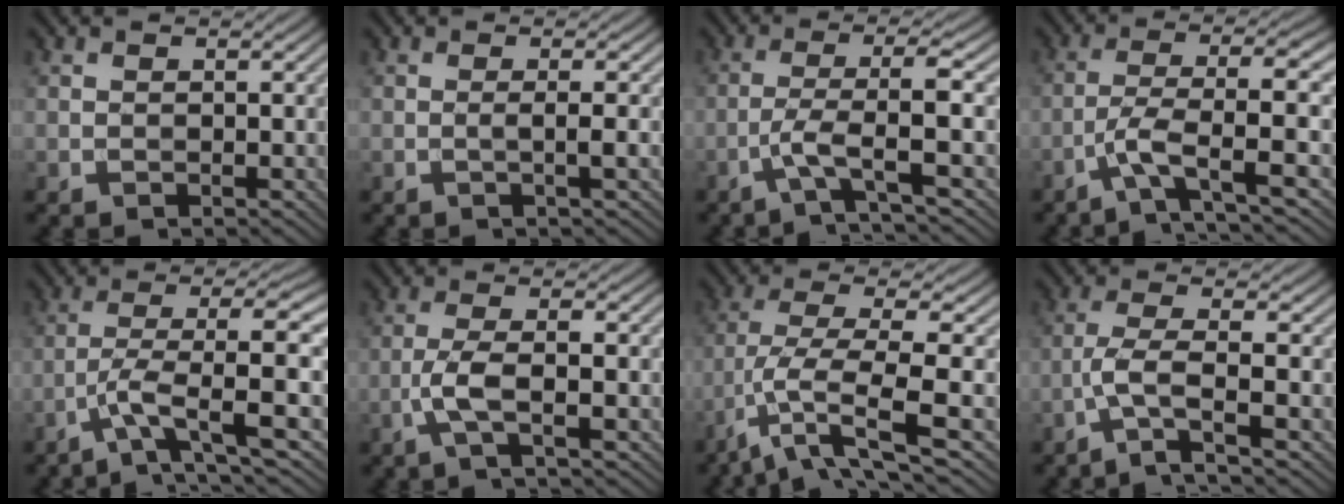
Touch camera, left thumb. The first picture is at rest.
{"total": 2.8, "force": [-0.1, 0.4, 2.7], "torque": [-0.041, 0.007, -0.011]}
{"total": 4.9, "force": [-1.9, 0.3, 4.5], "torque": [-0.078, 0.014, -0.057]}
{"total": 6.9, "force": [-2.6, 1.2, 6.3], "torque": [-0.113, 0.009, -0.060]}
{"total": 8.4, "force": [-2.3, 1.7, 7.9], "torque": [-0.132, 0.015, -0.046]}
{"total": 4.9, "force": [-1.6, 0.8, 4.5], "torque": [-0.090, 0.009, -0.044]}
{"total": 9.2, "force": [-4.1, 1.9, 8.0], "torque": [-0.154, 0.000, -0.080]}
{"total": 4.5, "force": [-2.2, 0.6, 3.9], "torque": [-0.073, 0.008, -0.065]}